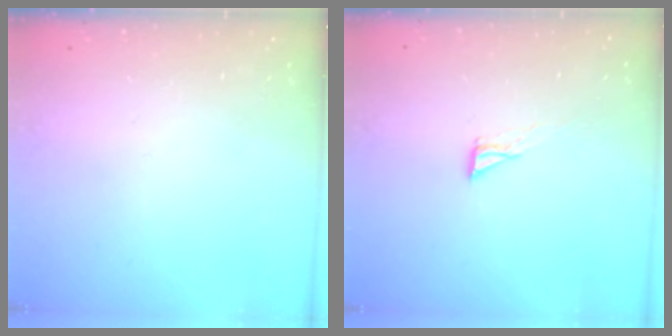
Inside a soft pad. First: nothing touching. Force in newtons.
{"total": 4.3, "press": 4.2, "slide": 0.3}